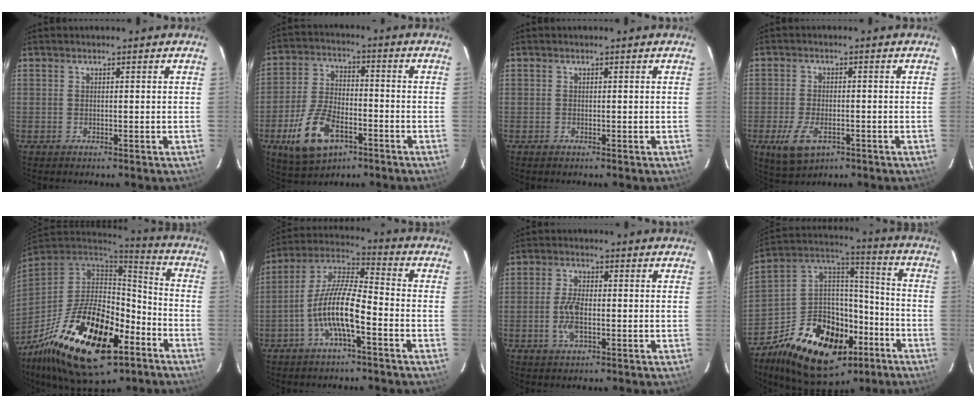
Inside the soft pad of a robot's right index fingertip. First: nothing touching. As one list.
[{"total": 13.5, "force": [-6.4, 6.9, 9.6], "torque": [-0.208, -0.004, -0.109]}, {"total": 0.0}, {"total": 7.5, "force": [-3.4, 3.9, 5.4], "torque": [-0.126, -0.015, -0.056]}, {"total": 29.1, "force": [-14.1, 13.4, 21.6], "torque": [-0.420, -0.032, -0.222]}, {"total": 11.8, "force": [-4.6, 2.7, 10.6], "torque": [-0.216, 0.005, -0.092]}, {"total": 5.5, "force": [-1.4, 2.4, 4.7], "torque": [-0.101, 0.000, -0.026]}, {"total": 24.6, "force": [-12.2, 15.8, 14.5], "torque": [-0.299, 0.044, -0.178]}]